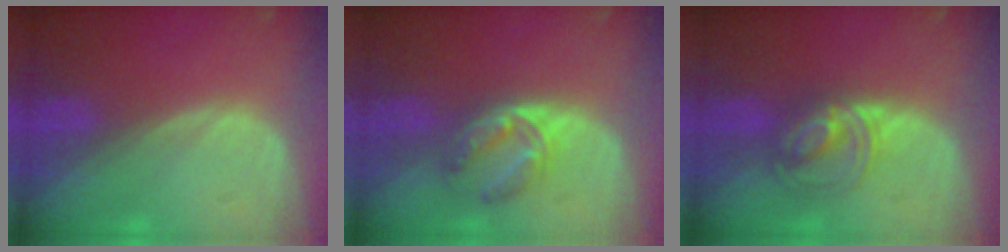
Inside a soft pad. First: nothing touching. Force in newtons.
{"total": 5.6, "press": 5.4, "slide": 1.4}
{"total": 5.5, "press": 5.5, "slide": 0.6}